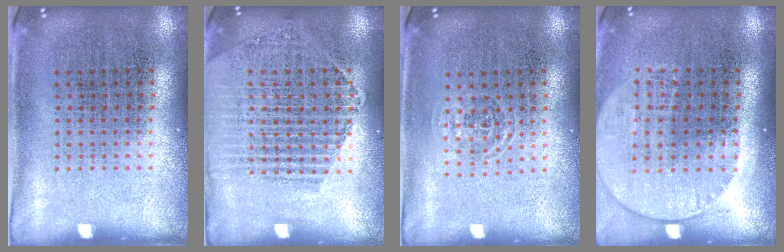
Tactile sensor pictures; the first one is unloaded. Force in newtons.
{"total": 1.7, "press": 1.6, "slide": 0.4}
{"total": 0.8, "press": 0.5, "slide": 0.6}
{"total": 1.5, "press": 1.3, "slide": 0.7}